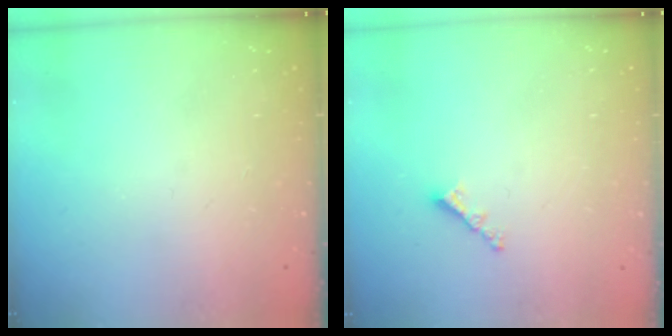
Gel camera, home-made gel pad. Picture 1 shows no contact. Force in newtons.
{"total": 2.9, "press": 2.9, "slide": 0.5}